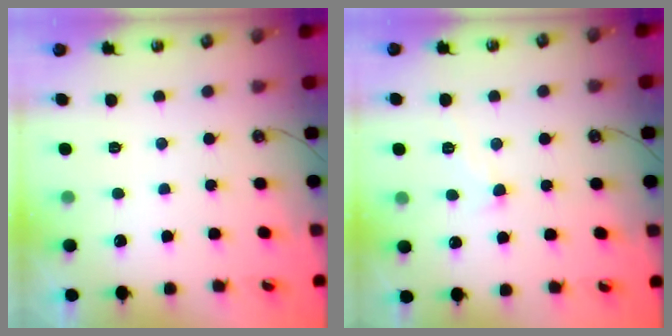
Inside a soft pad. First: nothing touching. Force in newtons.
{"total": 1.1, "press": 1.1, "slide": 0.3}